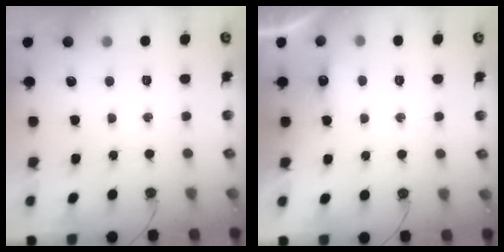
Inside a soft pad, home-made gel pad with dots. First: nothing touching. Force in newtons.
{"total": 4.3, "press": 4.3, "slide": 0.7}